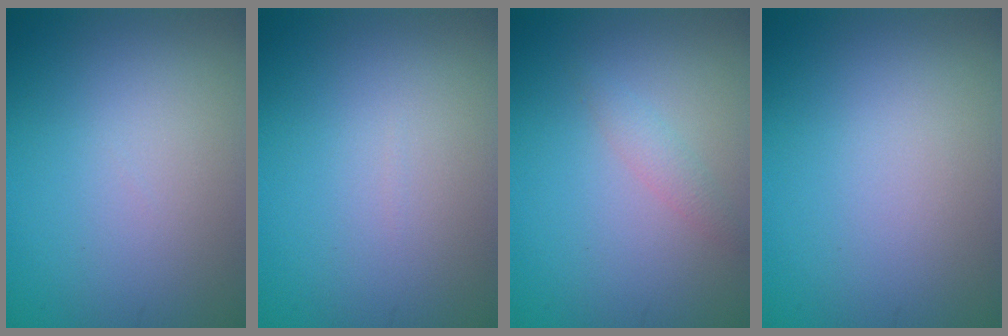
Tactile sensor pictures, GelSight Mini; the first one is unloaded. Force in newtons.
{"total": 0.0}
{"total": 1.3, "press": 1.3, "slide": 0.1}
{"total": 0.0}